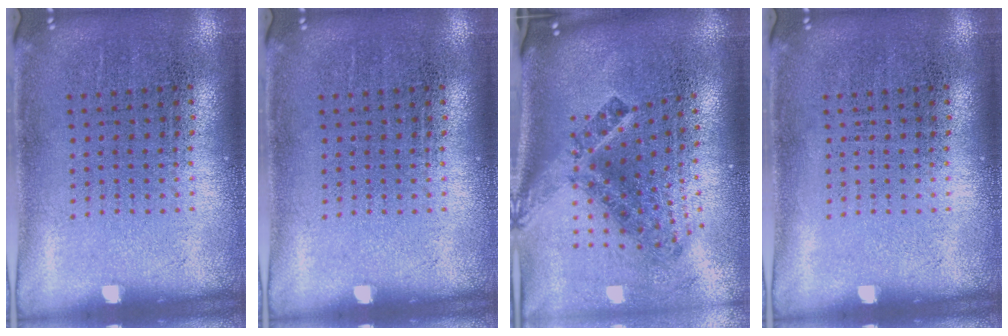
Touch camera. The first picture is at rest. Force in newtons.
{"total": 0.0}
{"total": 3.0, "press": 1.7, "slide": 2.4}
{"total": 0.0}